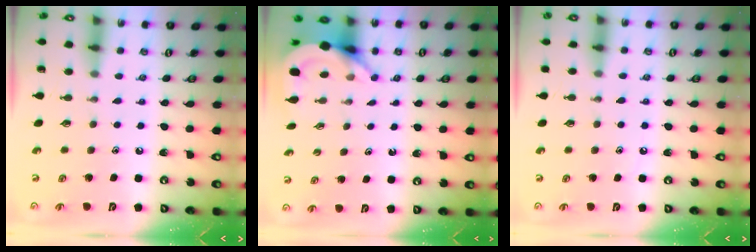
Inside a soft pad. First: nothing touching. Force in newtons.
{"total": 5.4, "press": 5.4, "slide": 0.6}
{"total": 6.2, "press": 6.1, "slide": 0.9}